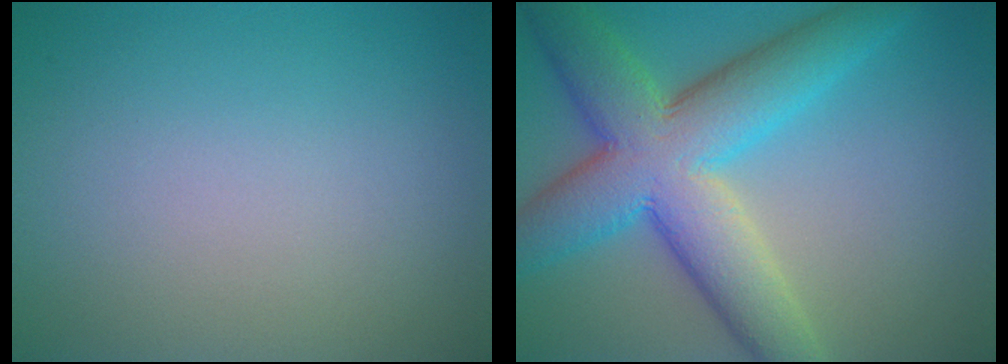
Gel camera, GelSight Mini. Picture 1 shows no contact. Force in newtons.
{"total": 10.6, "press": 10.6, "slide": 0.4}